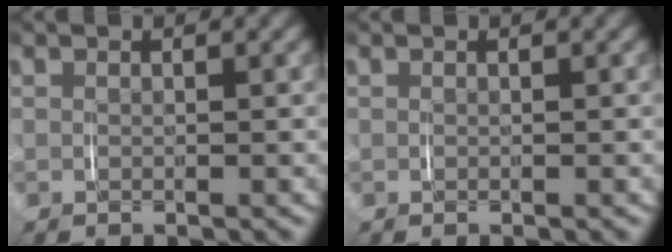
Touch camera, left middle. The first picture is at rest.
{"total": 0.0}